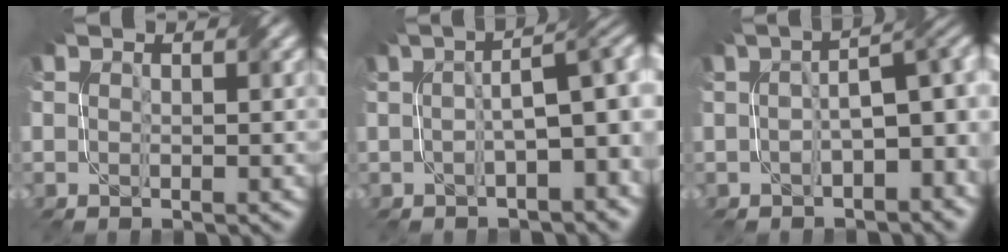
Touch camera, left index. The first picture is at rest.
{"total": 6.4, "force": [0.0, 2.1, 6.0], "torque": [-0.079, 0.016, 0.005]}
{"total": 6.0, "force": [-0.5, 2.5, 5.5], "torque": [-0.071, 0.012, -0.002]}